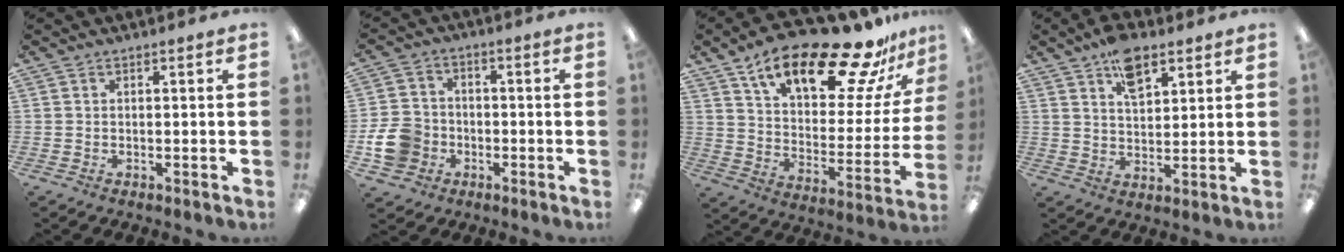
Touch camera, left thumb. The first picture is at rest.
{"total": 10.7, "force": [-3.0, 9.5, 3.9], "torque": [-0.099, 0.030, -0.048]}
{"total": 24.7, "force": [17.6, 8.7, 15.0], "torque": [-0.219, -0.113, 0.287]}
{"total": 8.8, "force": [5.5, 4.5, 5.1], "torque": [-0.074, -0.025, 0.096]}